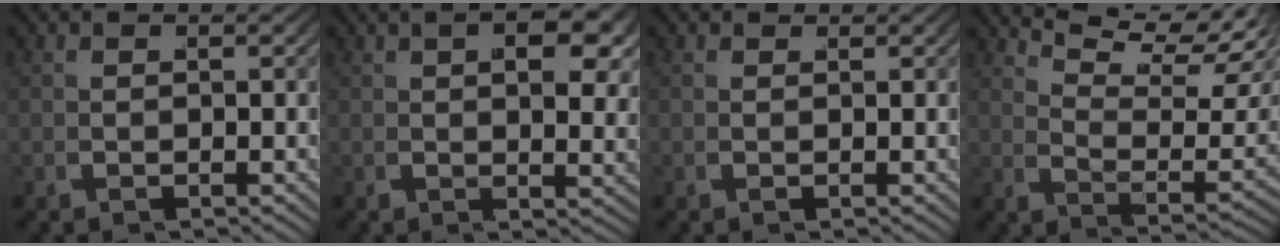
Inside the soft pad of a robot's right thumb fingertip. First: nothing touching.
{"total": 5.7, "force": [2.1, 2.5, 4.7], "torque": [-0.046, 0.010, 0.028]}
{"total": 0.6, "force": [0.5, 0.2, 0.1], "torque": [0.002, 0.002, 0.010]}
{"total": 9.4, "force": [7.0, 2.8, 5.7], "torque": [-0.072, 0.023, 0.105]}